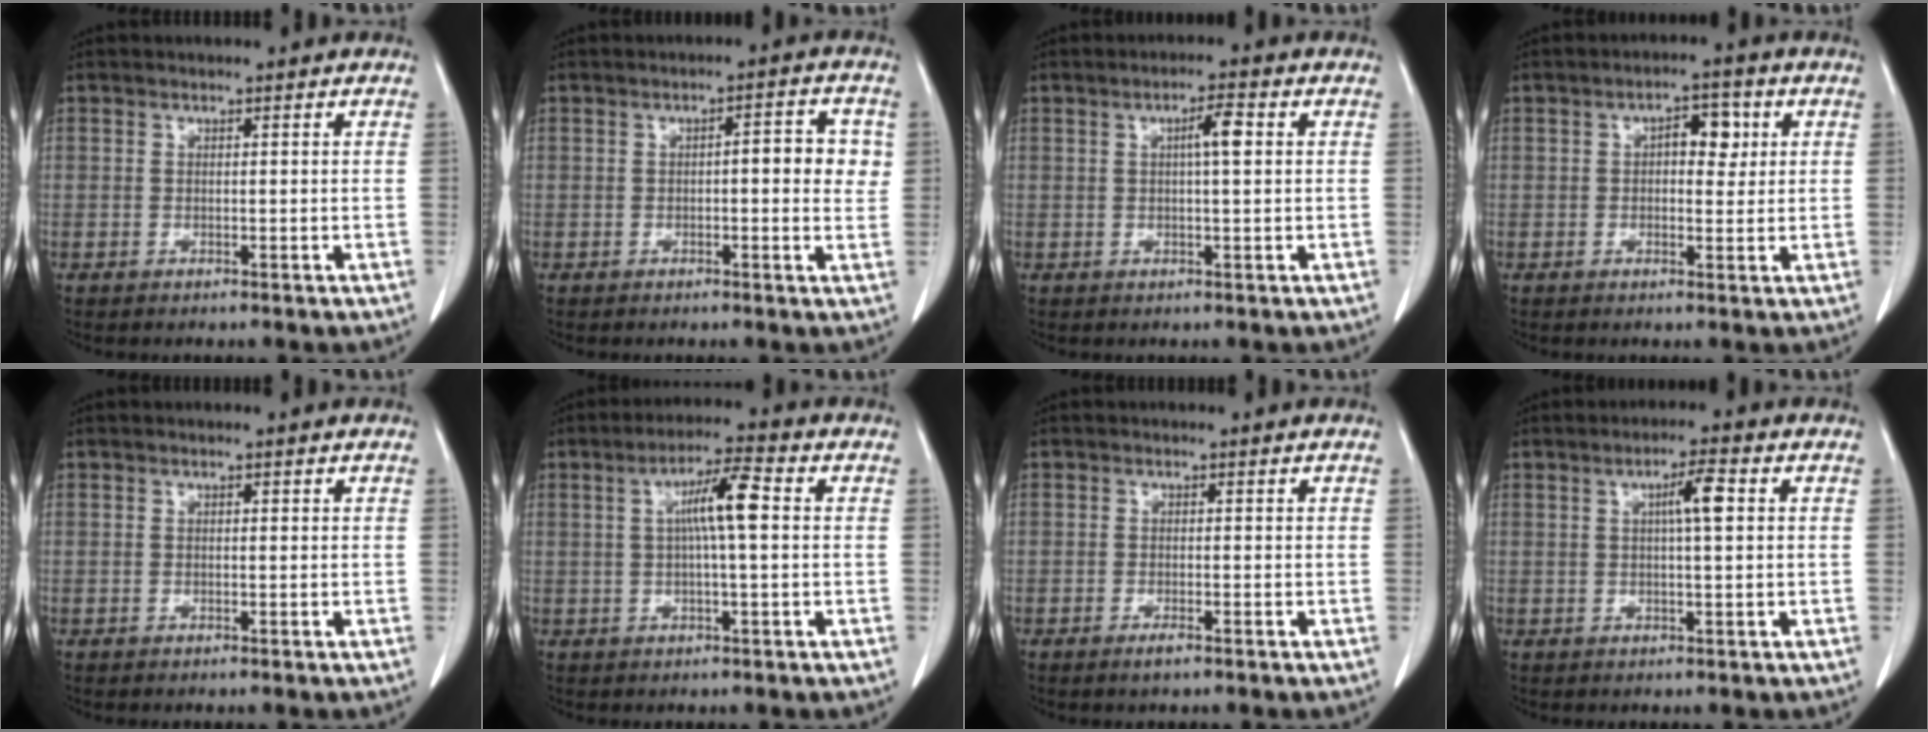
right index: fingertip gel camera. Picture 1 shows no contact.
{"total": 5.3, "force": [0.5, 1.6, 5.0], "torque": [-0.061, 0.010, 0.003]}
{"total": 3.4, "force": [0.7, 0.3, 3.3], "torque": [-0.056, 0.004, 0.010]}
{"total": 4.7, "force": [1.1, 2.4, 3.9], "torque": [-0.055, 0.014, 0.015]}
{"total": 0.0}
{"total": 6.9, "force": [1.0, 0.5, 6.8], "torque": [-0.122, 0.014, 0.013]}
{"total": 1.3, "force": [-0.9, 0.2, 0.9], "torque": [-0.019, -0.003, -0.014]}
{"total": 4.2, "force": [0.9, 0.3, 4.1], "torque": [-0.069, 0.005, 0.014]}